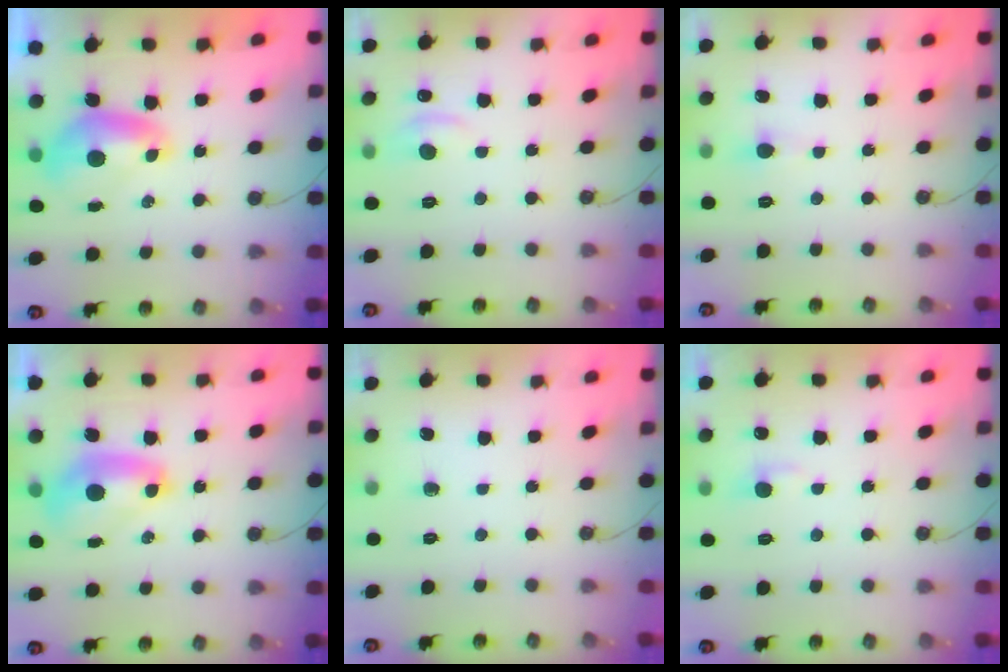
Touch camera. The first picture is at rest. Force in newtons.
{"total": 1.1, "press": 0.7, "slide": 0.8}
{"total": 0.7, "press": 0.5, "slide": 0.5}
{"total": 2.5, "press": 2.5, "slide": 0.1}
{"total": 0.0}
{"total": 2.5, "press": 2.4, "slide": 0.5}